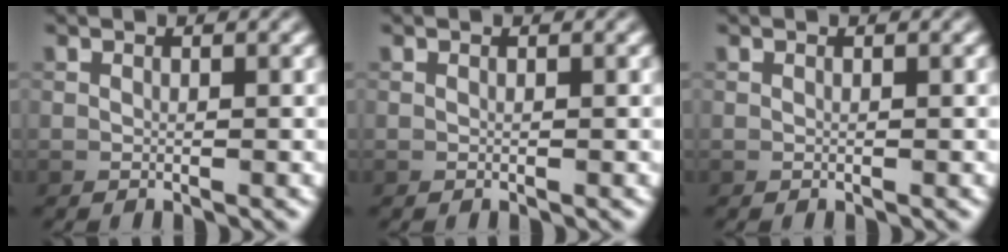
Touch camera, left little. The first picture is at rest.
{"total": 0.0}
{"total": 0.0}